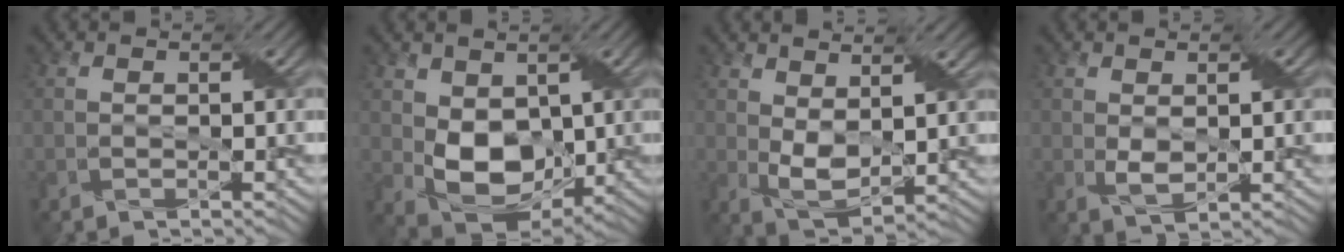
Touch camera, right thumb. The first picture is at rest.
{"total": 8.1, "force": [0.8, 5.8, 5.6], "torque": [-0.125, -0.016, 0.019]}
{"total": 5.4, "force": [2.0, 2.9, 4.1], "torque": [-0.094, -0.004, 0.040]}
{"total": 2.4, "force": [0.5, 1.5, 1.8], "torque": [-0.040, -0.004, 0.013]}